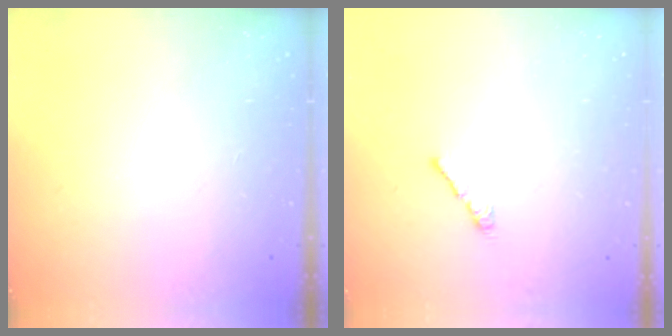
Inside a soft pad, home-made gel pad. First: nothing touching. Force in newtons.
{"total": 0.6, "press": 0.4, "slide": 0.4}